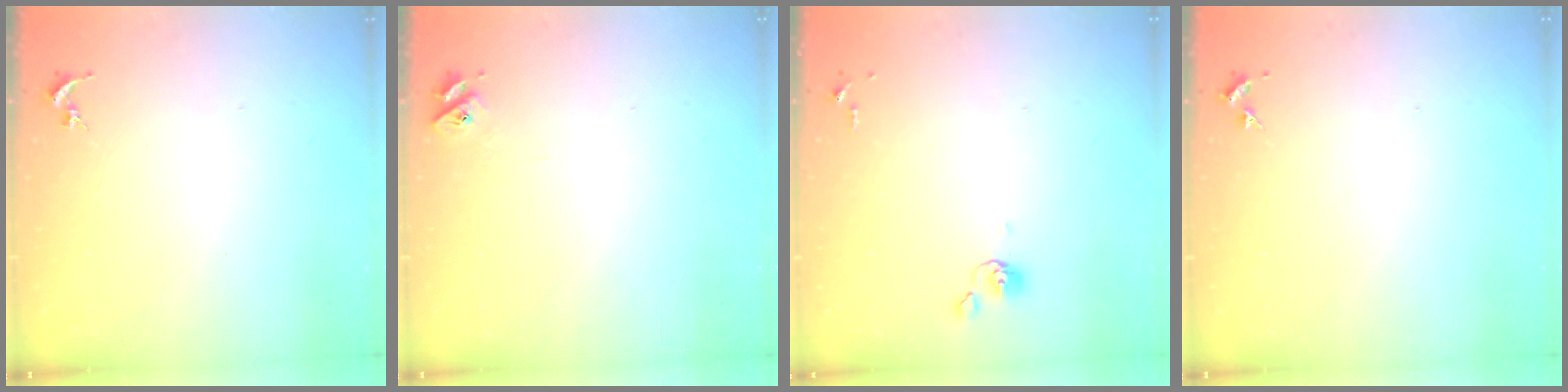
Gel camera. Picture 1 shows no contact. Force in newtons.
{"total": 3.2, "press": 3.2, "slide": 0.4}
{"total": 3.9, "press": 3.8, "slide": 0.6}
{"total": 2.7, "press": 2.7, "slide": 0.3}